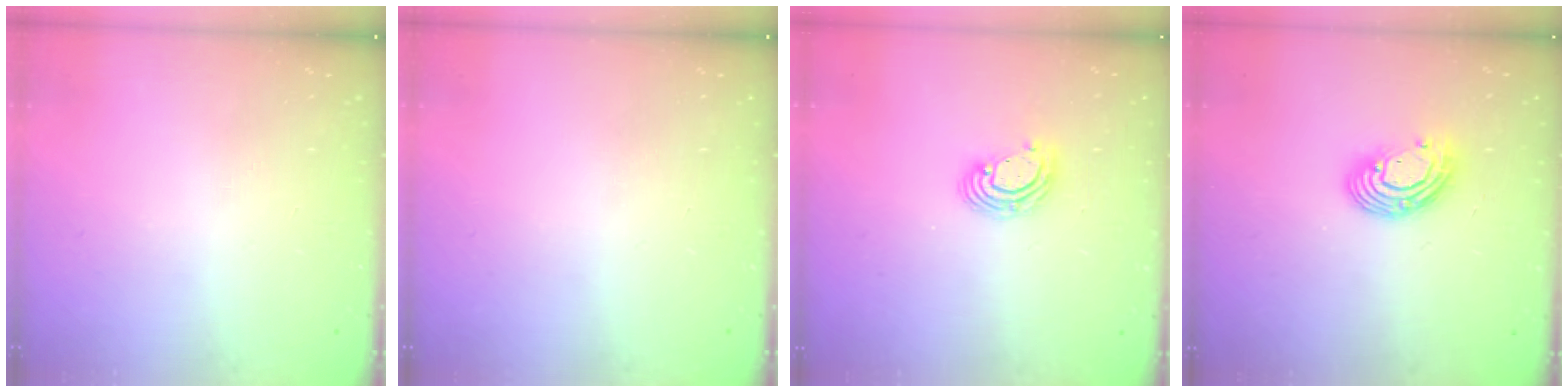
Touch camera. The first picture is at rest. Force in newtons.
{"total": 0.0}
{"total": 6.0, "press": 6.0, "slide": 0.8}
{"total": 10.1, "press": 10.0, "slide": 1.1}